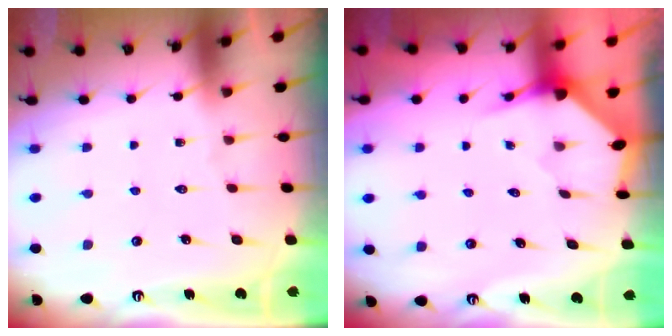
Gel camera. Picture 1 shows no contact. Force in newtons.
{"total": 3.5, "press": 3.5, "slide": 0.3}